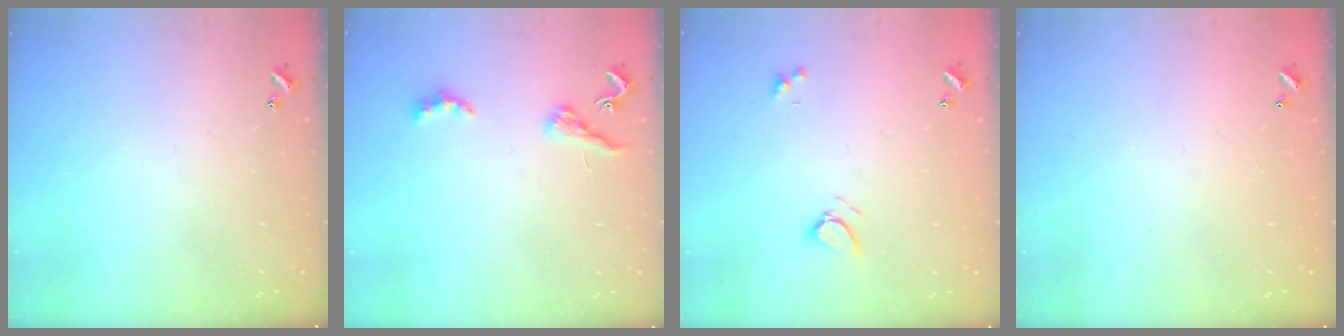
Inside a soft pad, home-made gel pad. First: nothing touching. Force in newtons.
{"total": 4.6, "press": 4.6, "slide": 0.6}
{"total": 3.6, "press": 3.5, "slide": 0.5}
{"total": 3.0, "press": 3.0, "slide": 0.1}